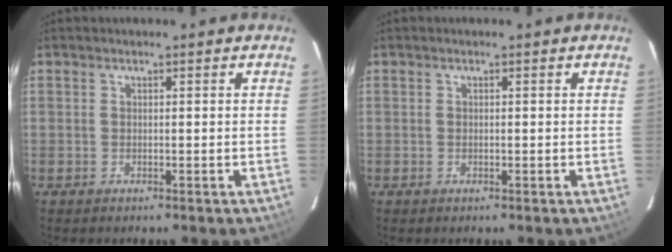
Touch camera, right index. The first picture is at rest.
{"total": 0.0}